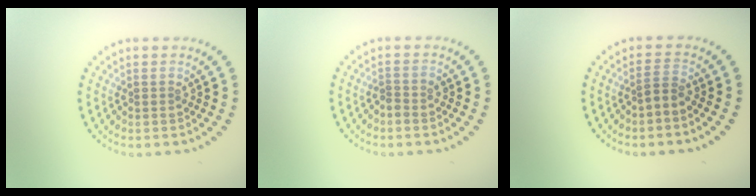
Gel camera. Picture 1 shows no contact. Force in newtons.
{"total": 1.0, "press": 0.8, "slide": 0.7}
{"total": 1.4, "press": 0.9, "slide": 1.1}